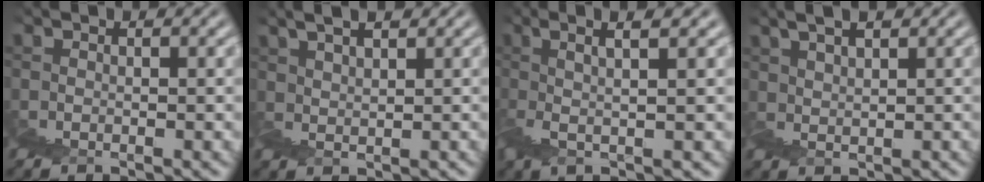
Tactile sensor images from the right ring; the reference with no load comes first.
{"total": 2.5, "force": [2.1, 0.2, 1.4], "torque": [0.017, 0.029, 0.024]}
{"total": 5.7, "force": [2.3, -5.0, -1.3], "torque": [0.046, 0.046, 0.029]}
{"total": 2.3, "force": [1.9, -0.3, 1.3], "torque": [0.017, 0.031, 0.023]}